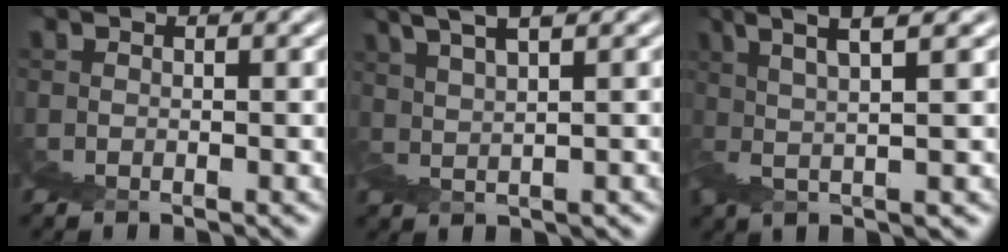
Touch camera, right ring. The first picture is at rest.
{"total": 3.3, "force": [2.0, -2.1, 1.7], "torque": [-0.019, 0.030, 0.030]}
{"total": 6.1, "force": [3.3, -5.1, 0.1], "torque": [0.034, 0.056, 0.040]}